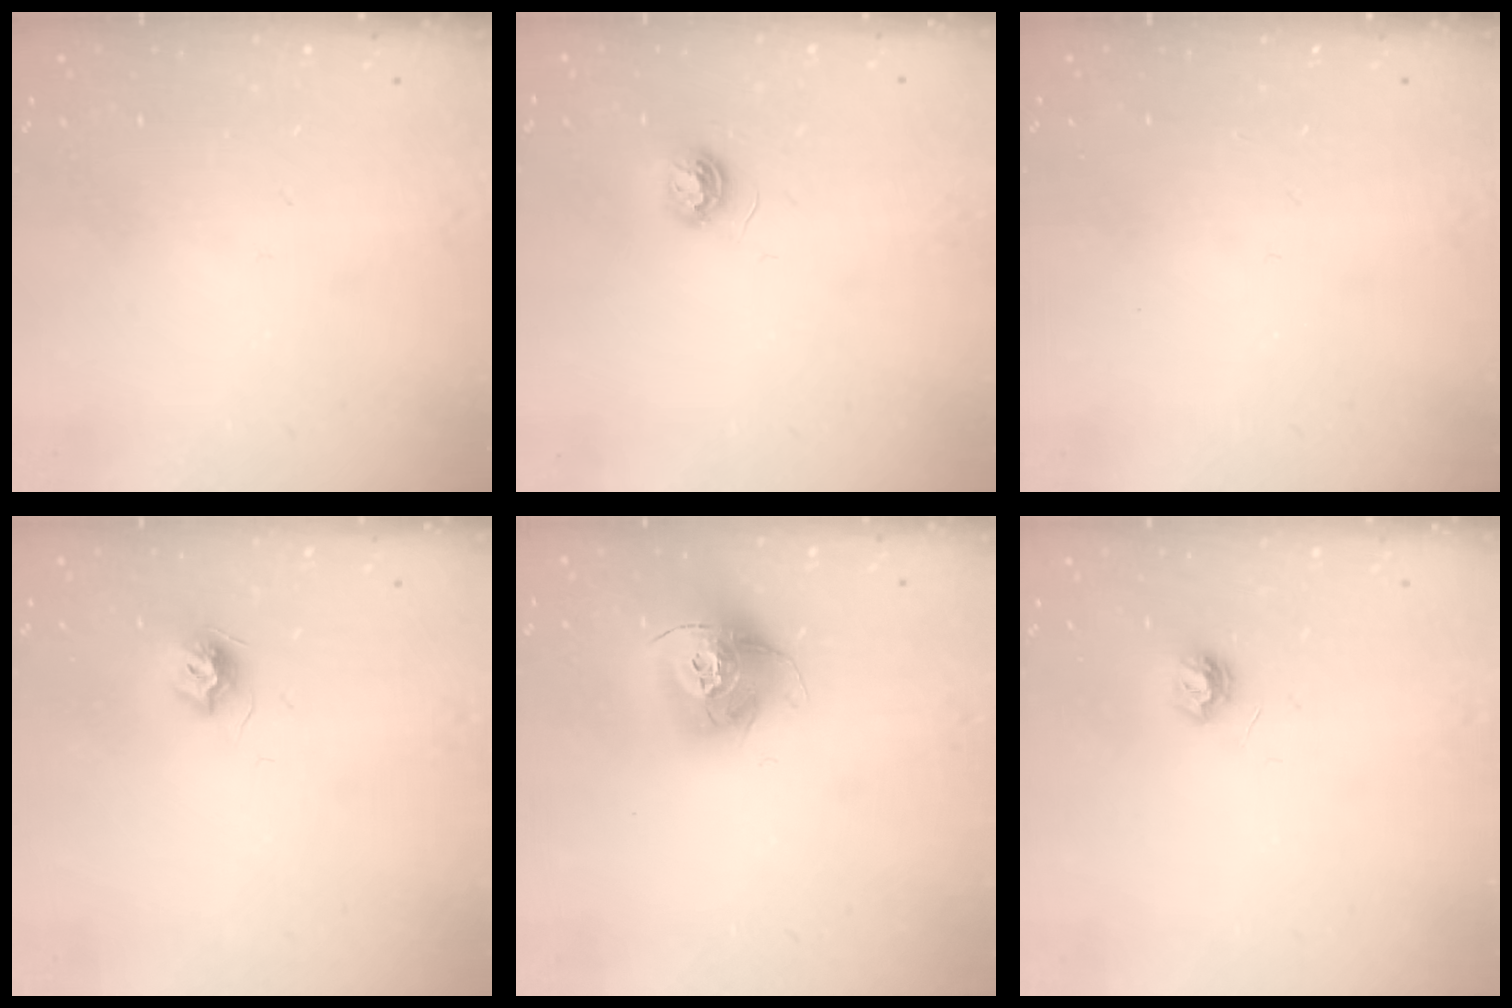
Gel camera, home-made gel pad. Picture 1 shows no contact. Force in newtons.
{"total": 4.8, "press": 4.8, "slide": 0.6}
{"total": 0.0}
{"total": 7.4, "press": 7.4, "slide": 0.0}
{"total": 14.1, "press": 14.1, "slide": 1.3}
{"total": 5.7, "press": 5.6, "slide": 0.7}